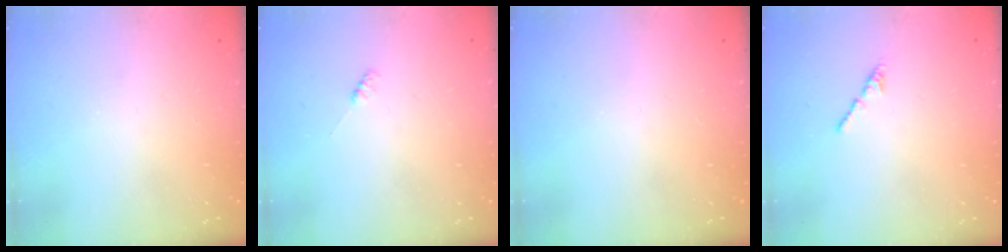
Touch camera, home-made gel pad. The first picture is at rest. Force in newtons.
{"total": 1.9, "press": 1.9, "slide": 0.3}
{"total": 0.0}
{"total": 0.8, "press": 0.7, "slide": 0.5}